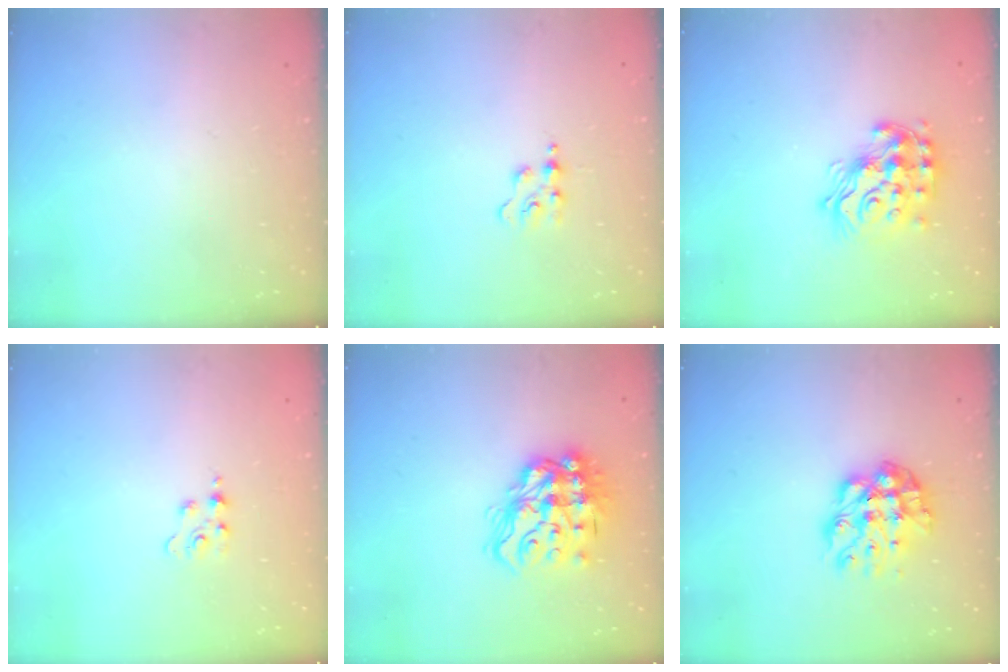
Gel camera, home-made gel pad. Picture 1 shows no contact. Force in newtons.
{"total": 2.9, "press": 2.9, "slide": 0.4}
{"total": 17.5, "press": 17.4, "slide": 1.4}
{"total": 2.3, "press": 2.3, "slide": 0.5}
{"total": 16.6, "press": 16.4, "slide": 2.0}
{"total": 11.2, "press": 11.2, "slide": 0.9}